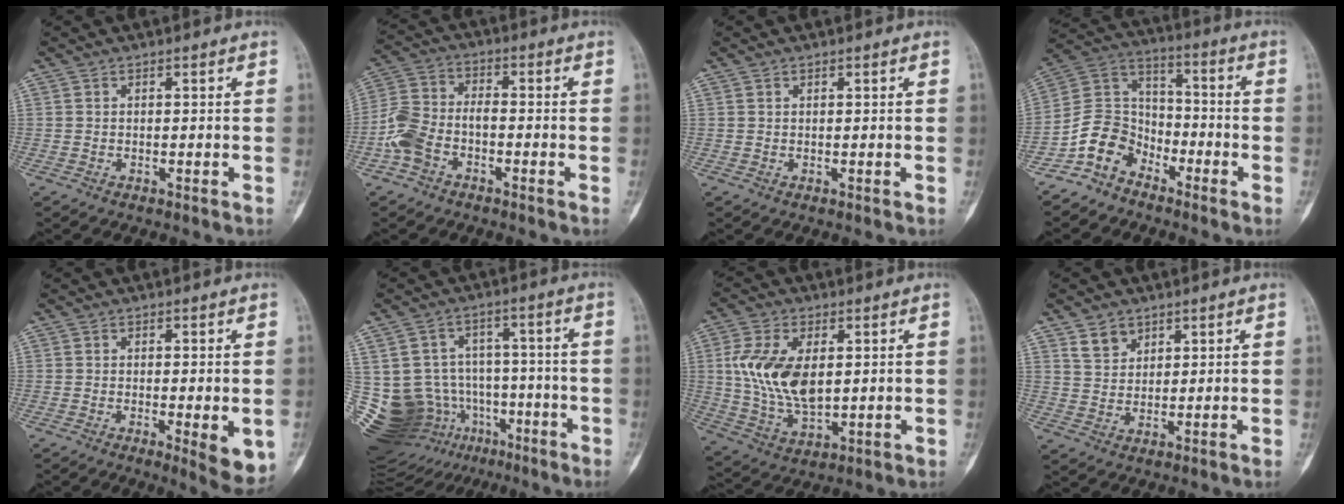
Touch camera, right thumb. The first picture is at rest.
{"total": 8.1, "force": [-3.4, 5.2, 5.3], "torque": [-0.118, 0.033, -0.073]}
{"total": 0.0}
{"total": 9.9, "force": [-6.6, 6.9, 2.5], "torque": [-0.028, 0.077, -0.140]}
{"total": 6.6, "force": [-1.4, 1.9, 6.1], "torque": [-0.079, -0.017, -0.015]}
{"total": 22.6, "force": [-9.4, 17.2, 11.4], "torque": [-0.217, 0.073, -0.134]}
{"total": 14.2, "force": [2.5, 8.1, 11.5], "torque": [-0.219, -0.010, 0.055]}
{"total": 4.7, "force": [3.1, 3.2, 1.5], "torque": [-0.009, -0.022, 0.065]}